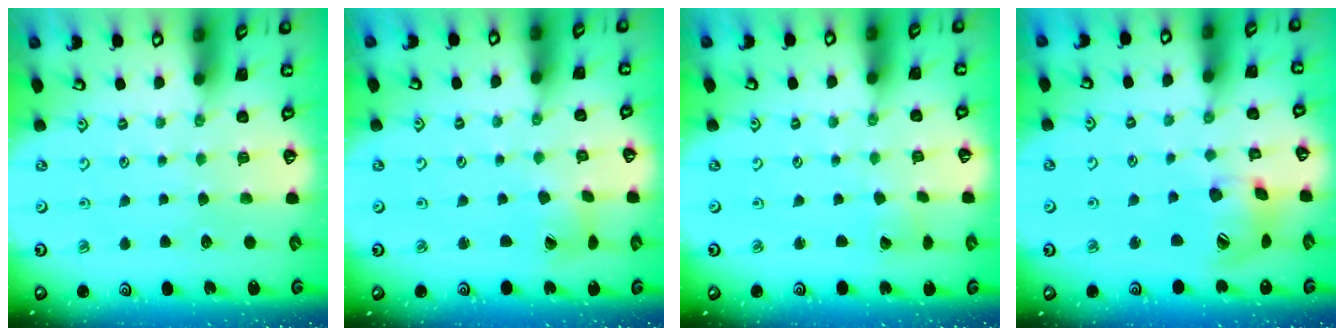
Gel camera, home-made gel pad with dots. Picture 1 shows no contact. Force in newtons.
{"total": 2.7, "press": 2.7, "slide": 0.4}
{"total": 3.2, "press": 3.2, "slide": 0.3}
{"total": 13.8, "press": 13.7, "slide": 2.2}